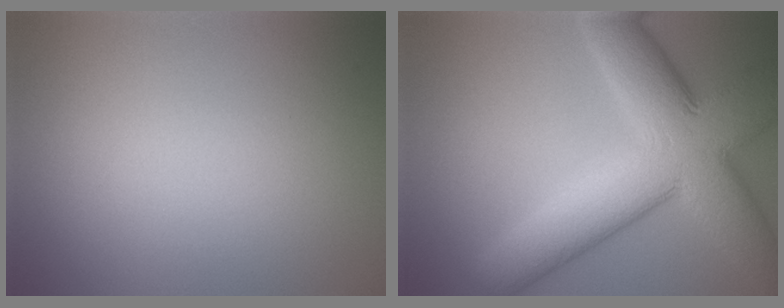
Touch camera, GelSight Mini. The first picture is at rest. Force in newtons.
{"total": 12.0, "press": 11.9, "slide": 0.6}